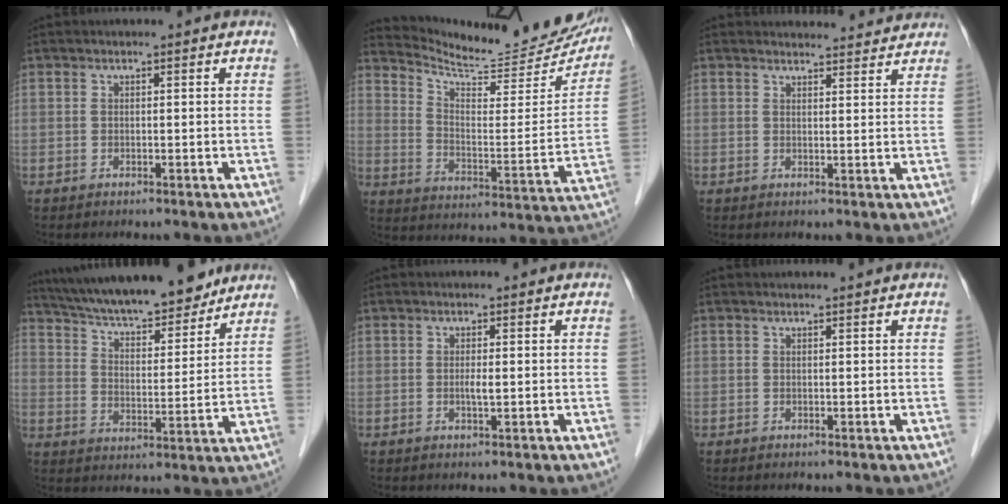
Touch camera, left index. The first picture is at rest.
{"total": 21.3, "force": [20.1, 3.5, 6.1], "torque": [-0.091, -0.071, 0.266]}
{"total": 5.9, "force": [5.7, 1.1, 0.4], "torque": [0.000, 0.006, 0.057]}
{"total": 18.5, "force": [16.3, 3.5, 7.9], "torque": [-0.132, 0.008, 0.252]}
{"total": 1.2, "force": [-0.3, 0.1, 1.2], "torque": [-0.023, -0.006, -0.007]}
{"total": 0.6, "force": [0.6, -0.1, 0.1], "torque": [-0.006, 0.001, 0.008]}